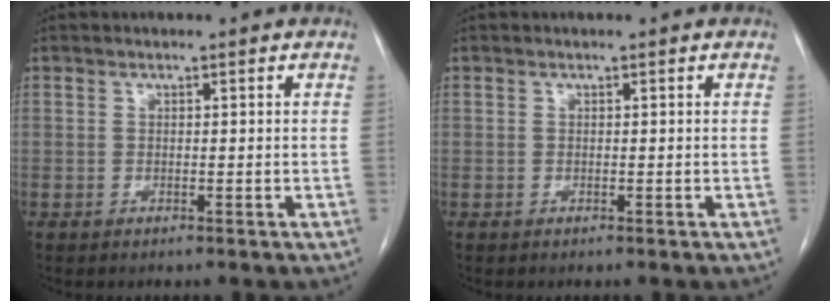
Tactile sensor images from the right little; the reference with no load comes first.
{"total": 0.0}